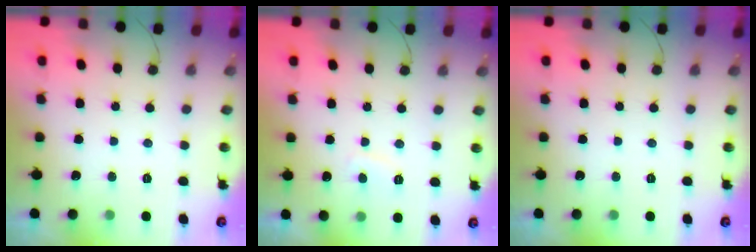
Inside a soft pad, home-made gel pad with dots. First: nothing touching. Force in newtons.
{"total": 2.6, "press": 2.5, "slide": 0.6}
{"total": 0.0}